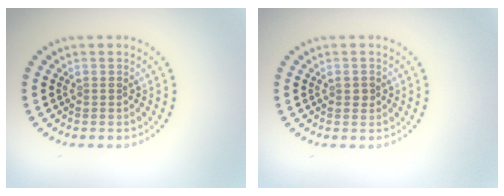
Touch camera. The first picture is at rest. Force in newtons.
{"total": 1.0, "press": 1.0, "slide": 0.2}